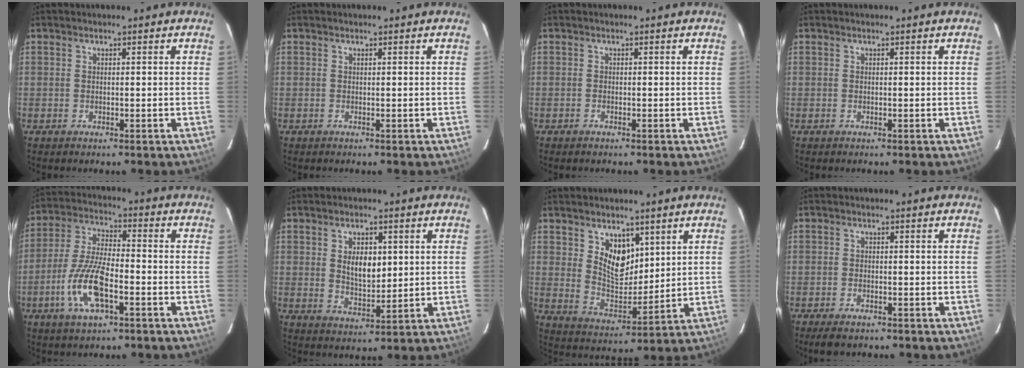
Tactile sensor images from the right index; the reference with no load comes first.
{"total": 0.0}
{"total": 0.6, "force": [-0.5, 0.3, 0.1], "torque": [-0.004, 0.000, -0.011]}
{"total": 0.0}
{"total": 12.2, "force": [-4.9, 4.0, 10.4], "torque": [-0.223, -0.003, -0.094]}
{"total": 6.3, "force": [1.5, 3.4, 5.1], "torque": [-0.086, 0.000, 0.031]}
{"total": 8.7, "force": [4.3, 5.3, 5.4], "torque": [-0.085, -0.004, 0.088]}
{"total": 4.0, "force": [-3.1, 1.5, 2.0], "torque": [-0.050, -0.012, -0.050]}